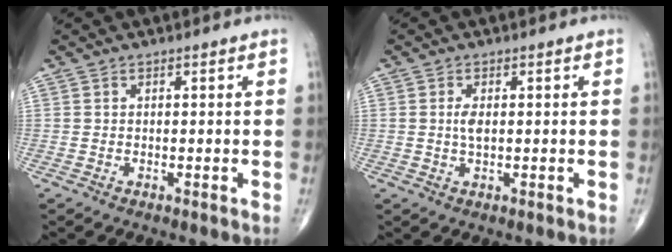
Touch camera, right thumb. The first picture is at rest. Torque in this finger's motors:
{"motor_torque": [0.53, 0.69, 0.22, -0.23, 0.08]}